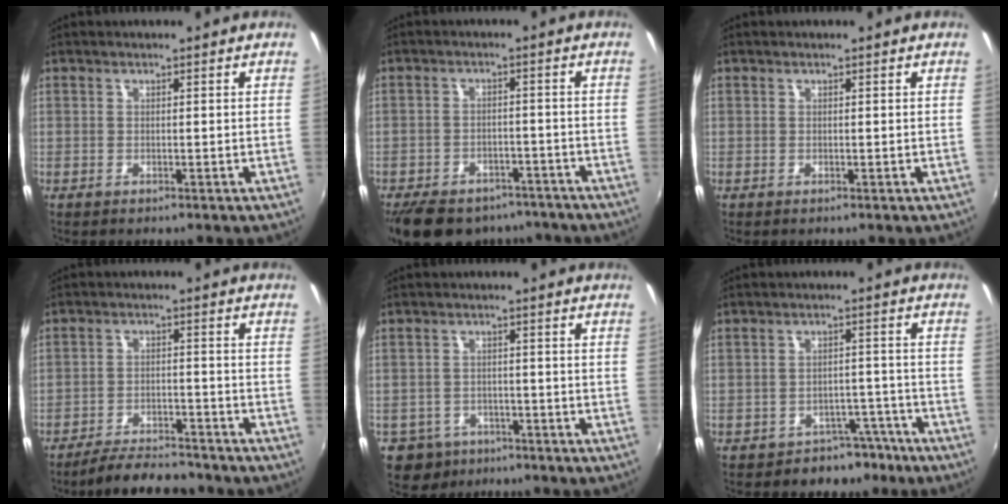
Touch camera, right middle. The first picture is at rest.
{"total": 16.3, "force": [-12.5, 8.2, 6.5], "torque": [-0.150, 0.001, -0.167]}
{"total": 0.0}
{"total": 9.6, "force": [-8.7, 2.4, 3.4], "torque": [-0.089, -0.001, -0.131]}
{"total": 6.7, "force": [-4.2, 4.9, 1.4], "torque": [-0.048, 0.004, -0.063]}
{"total": 6.2, "force": [-4.6, 4.0, 0.9], "torque": [-0.012, 0.033, -0.055]}